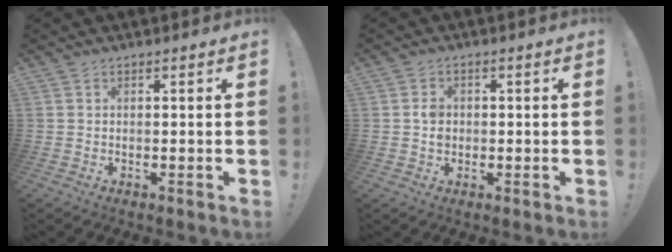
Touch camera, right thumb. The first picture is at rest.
{"total": 3.5, "force": [-0.3, 2.9, 1.9], "torque": [-0.016, 0.001, -0.008]}